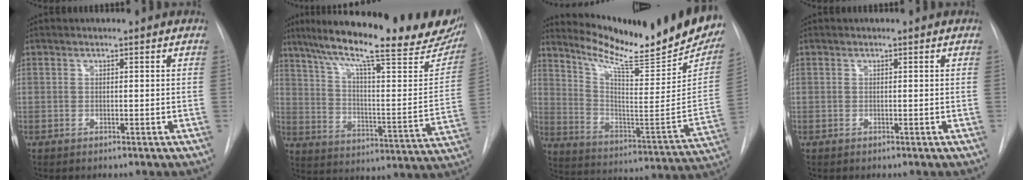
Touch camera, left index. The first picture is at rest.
{"total": 29.7, "force": [23.4, 4.7, 17.7], "torque": [-0.270, -0.020, 0.310]}
{"total": 25.2, "force": [21.9, 2.4, 12.1], "torque": [-0.195, -0.092, 0.307]}
{"total": 0.0}